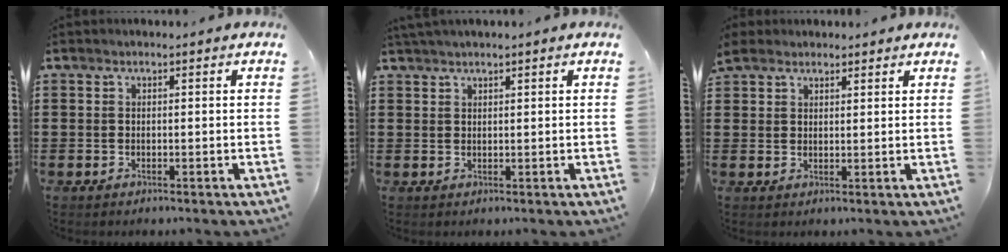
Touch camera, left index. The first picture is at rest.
{"total": 1.2, "force": [1.0, -0.1, 0.6], "torque": [-0.013, -0.001, 0.019]}
{"total": 3.5, "force": [3.0, 1.6, 0.9], "torque": [-0.028, 0.005, 0.059]}